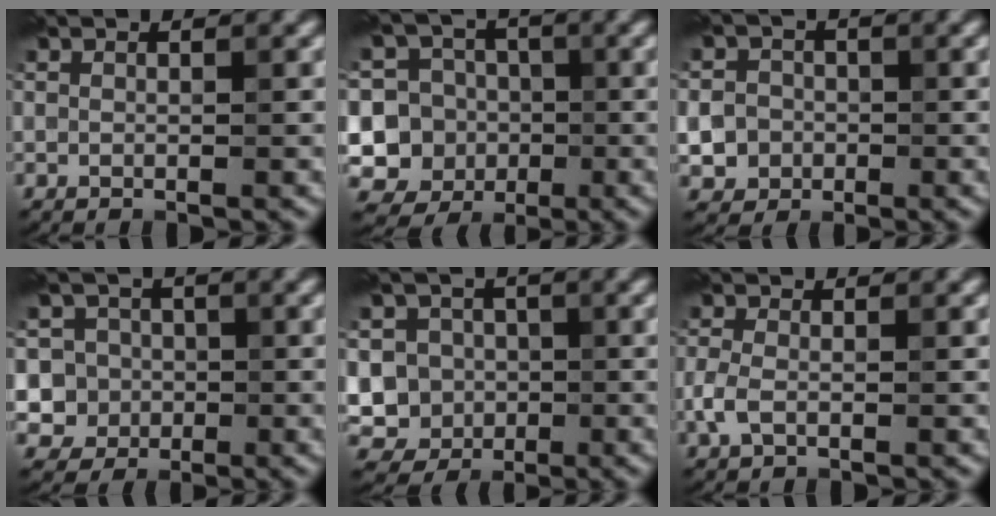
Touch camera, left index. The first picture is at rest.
{"total": 9.8, "force": [-1.4, 9.4, 2.5], "torque": [-0.053, 0.023, -0.048]}
{"total": 6.9, "force": [-1.9, 6.4, 1.9], "torque": [-0.031, -0.004, -0.063]}
{"total": 5.9, "force": [-0.1, 5.8, 1.4], "torque": [-0.008, 0.023, -0.019]}
{"total": 8.4, "force": [-0.7, 7.9, 2.7], "torque": [-0.055, 0.023, -0.050]}
{"total": 2.0, "force": [-0.6, 1.2, 1.5], "torque": [-0.038, 0.002, -0.017]}